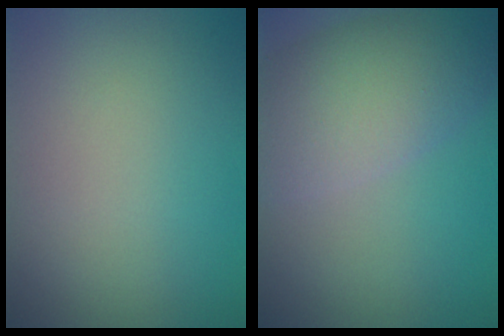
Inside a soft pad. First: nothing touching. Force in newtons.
{"total": 6.3, "press": 6.3, "slide": 0.1}